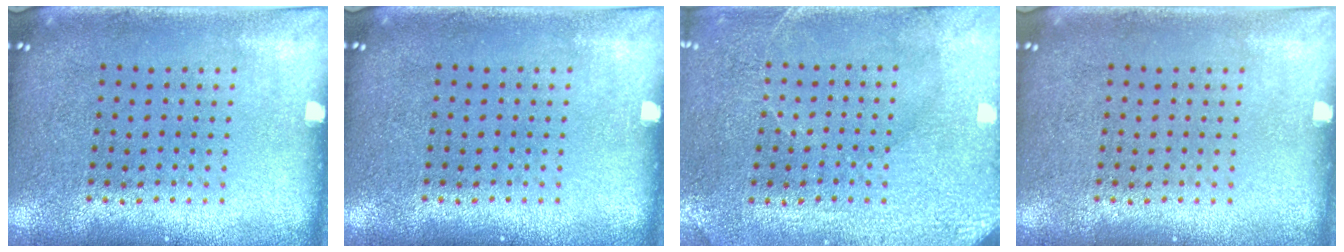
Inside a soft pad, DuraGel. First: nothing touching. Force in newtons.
{"total": 0.0}
{"total": 2.9, "press": 2.7, "slide": 1.0}
{"total": 0.0}